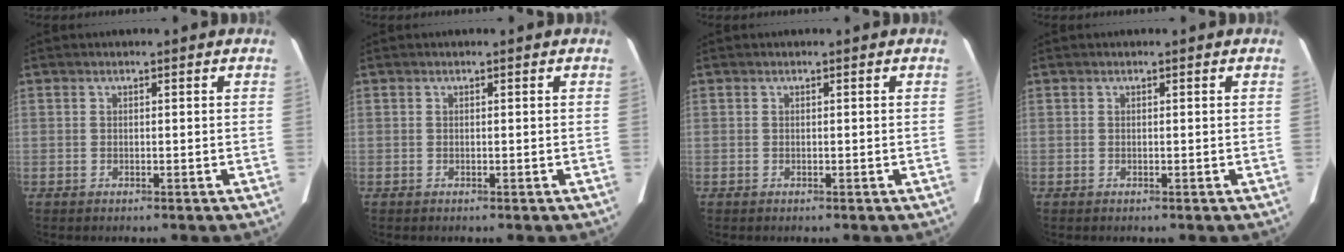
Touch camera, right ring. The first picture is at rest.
{"total": 0.0}
{"total": 0.0}
{"total": 0.0}